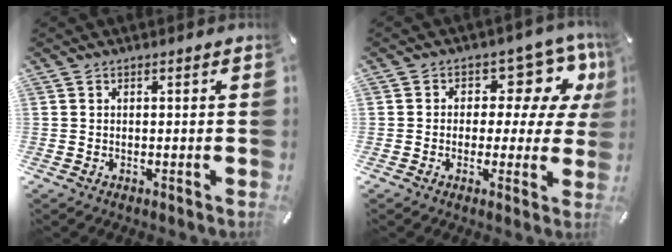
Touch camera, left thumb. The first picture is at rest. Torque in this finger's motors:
{"motor_torque": [0.07, -0.05, 0.14, 0.46, -0.10]}